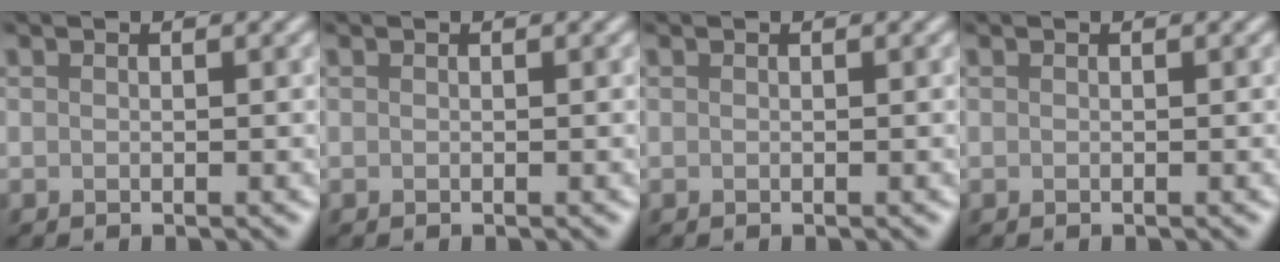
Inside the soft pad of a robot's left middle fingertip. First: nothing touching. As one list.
[{"total": 0.0}, {"total": 0.0}, {"total": 0.0}]